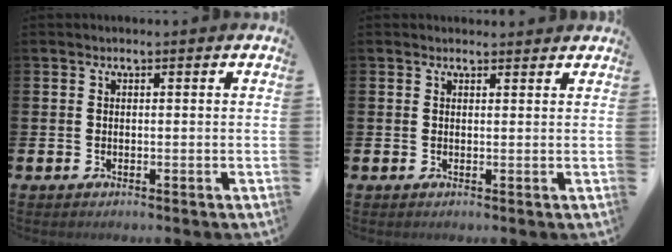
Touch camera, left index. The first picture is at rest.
{"total": 1.1, "force": [1.1, 0.4, 0.1], "torque": [0.005, -0.001, 0.018]}